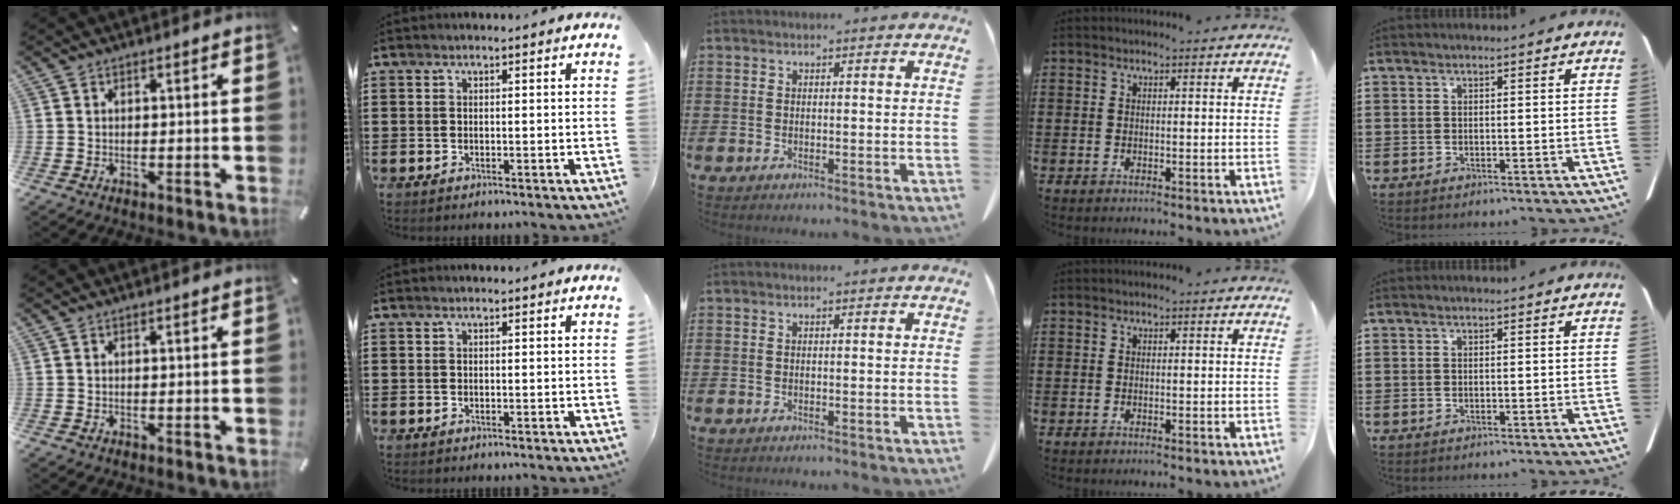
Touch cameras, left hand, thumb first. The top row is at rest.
{}